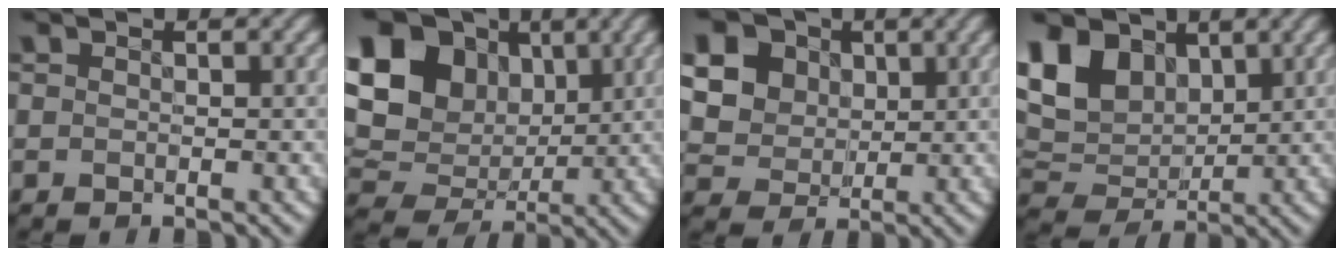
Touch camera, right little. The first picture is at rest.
{"total": 13.7, "force": [3.9, 10.6, 7.7], "torque": [-0.169, 0.032, 0.067]}
{"total": 12.0, "force": [4.2, 9.8, 5.5], "torque": [-0.148, 0.021, 0.082]}
{"total": 7.4, "force": [3.0, 5.0, 4.5], "torque": [-0.117, 0.006, 0.050]}